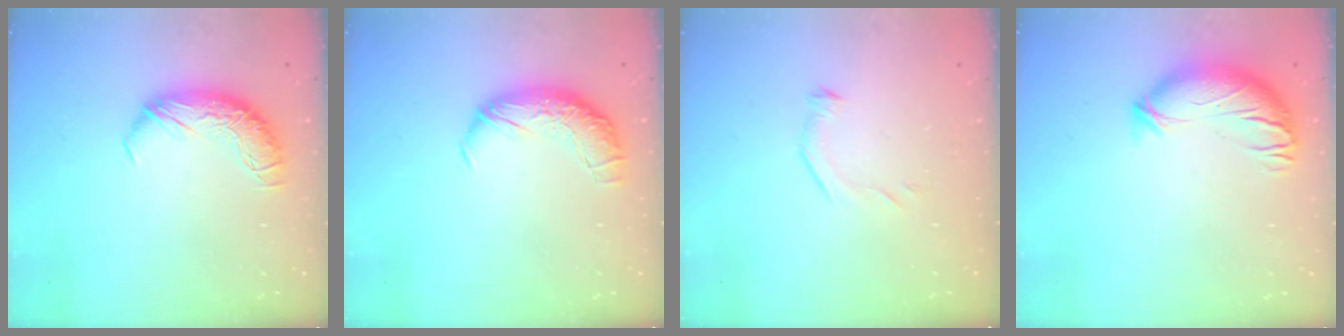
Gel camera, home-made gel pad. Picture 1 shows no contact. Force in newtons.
{"total": 2.5, "press": 1.2, "slide": 2.2}
{"total": 5.9, "press": 5.8, "slide": 1.1}
{"total": 3.5, "press": 2.6, "slide": 2.4}